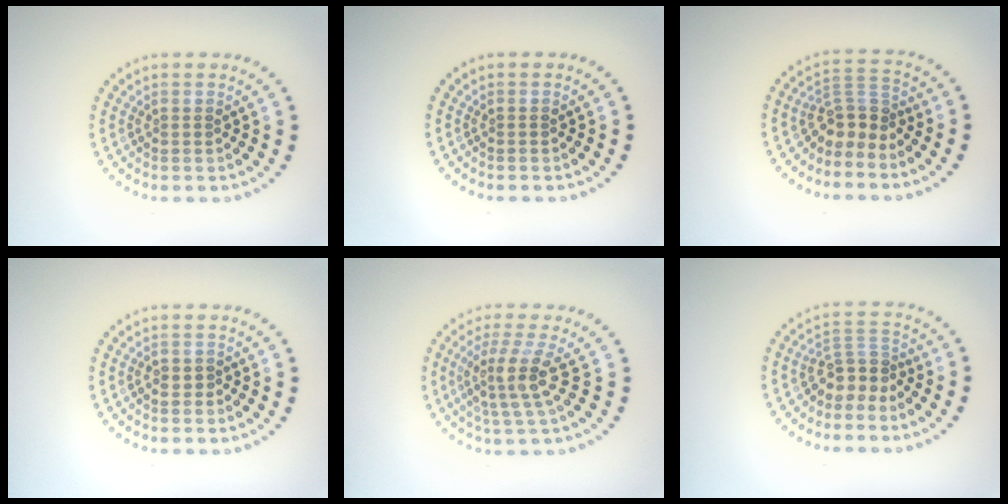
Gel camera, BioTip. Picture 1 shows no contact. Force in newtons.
{"total": 0.0}
{"total": 3.2, "press": 2.3, "slide": 2.2}
{"total": 0.7, "press": 0.6, "slide": 0.4}
{"total": 3.8, "press": 2.8, "slide": 2.6}
{"total": 2.8, "press": 2.0, "slide": 2.0}